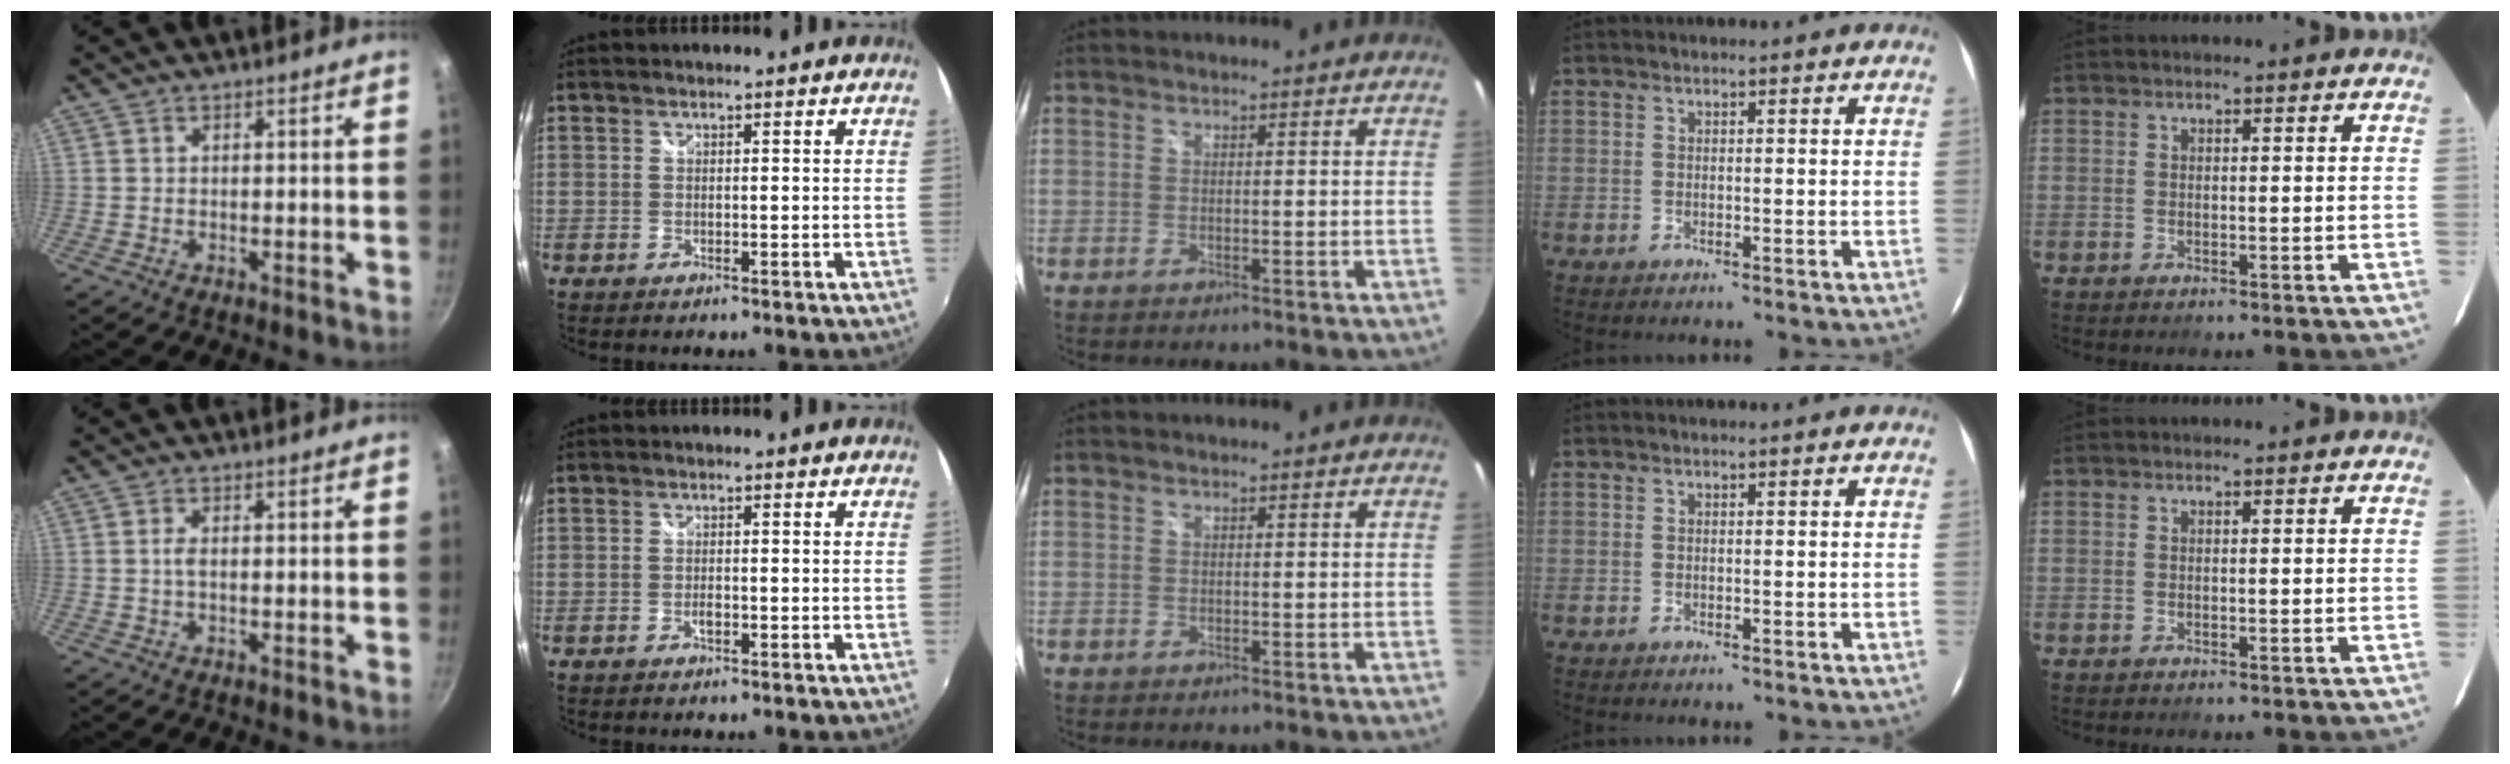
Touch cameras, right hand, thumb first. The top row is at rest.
{"thumb": {"total": 1.4, "force": [0.0, 0.5, 1.3], "torque": [-0.029, 0.002, -0.004]}, "index": {"total": 1.3, "force": [-0.5, 0.5, 1.0], "torque": [-0.020, -0.002, -0.010]}}